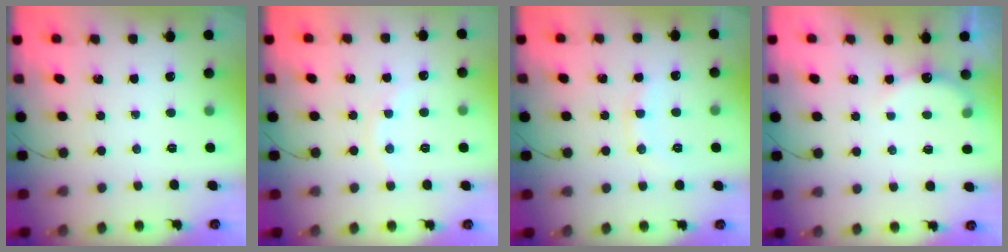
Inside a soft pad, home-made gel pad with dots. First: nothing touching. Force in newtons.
{"total": 5.7, "press": 5.4, "slide": 1.6}
{"total": 7.6, "press": 7.5, "slide": 0.9}
{"total": 5.5, "press": 5.4, "slide": 1.0}